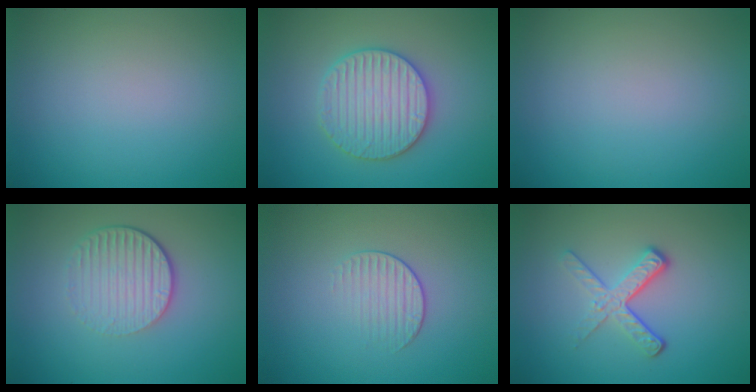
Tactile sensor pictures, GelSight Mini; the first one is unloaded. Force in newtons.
{"total": 4.4, "press": 4.3, "slide": 0.9}
{"total": 0.0}
{"total": 4.4, "press": 2.8, "slide": 3.4}
{"total": 1.7, "press": 1.0, "slide": 1.4}
{"total": 3.7, "press": 2.3, "slide": 3.0}